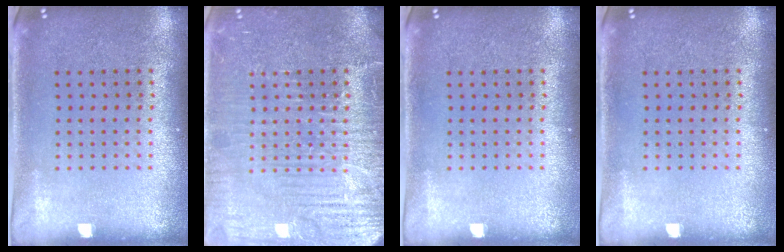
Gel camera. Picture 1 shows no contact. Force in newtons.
{"total": 6.4, "press": 6.3, "slide": 0.8}
{"total": 0.0}
{"total": 0.0}